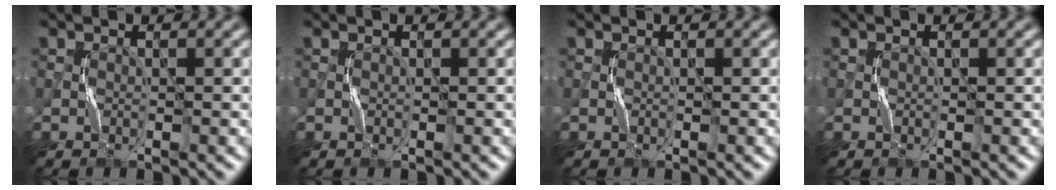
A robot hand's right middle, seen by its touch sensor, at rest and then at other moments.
{"total": 0.0}
{"total": 0.0}
{"total": 0.0}